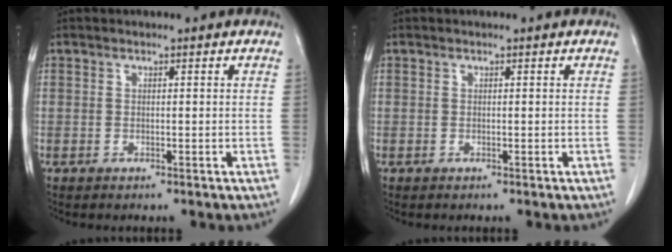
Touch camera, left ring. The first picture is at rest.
{"total": 0.0}